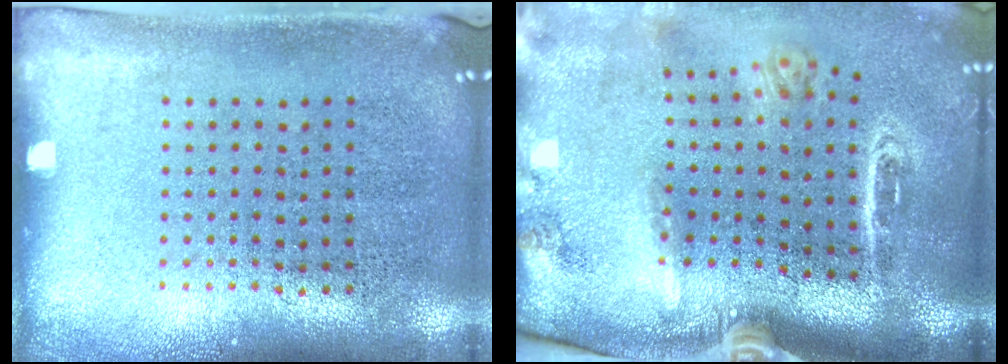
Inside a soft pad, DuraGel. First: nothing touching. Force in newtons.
{"total": 3.2, "press": 2.1, "slide": 2.4}